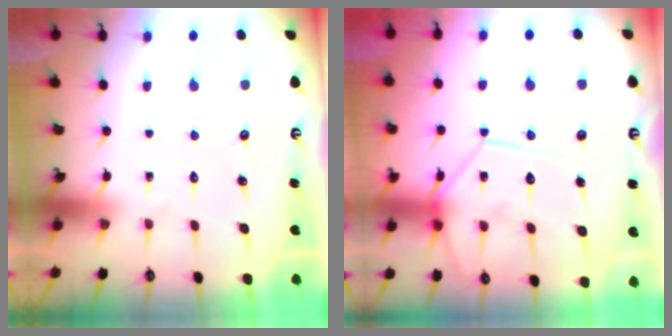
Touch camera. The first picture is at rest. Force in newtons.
{"total": 14.0, "press": 14.0, "slide": 1.5}